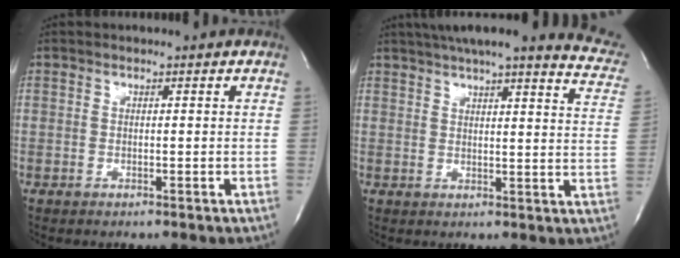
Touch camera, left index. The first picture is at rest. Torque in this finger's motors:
{"motor_torque": [0.15, -0.18, 0.20, 0.07]}